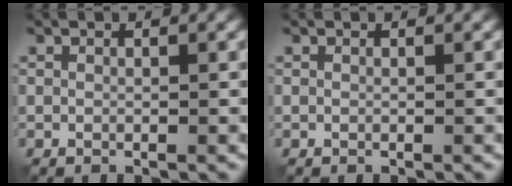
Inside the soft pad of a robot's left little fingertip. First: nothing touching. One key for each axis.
{"total": 0.0}